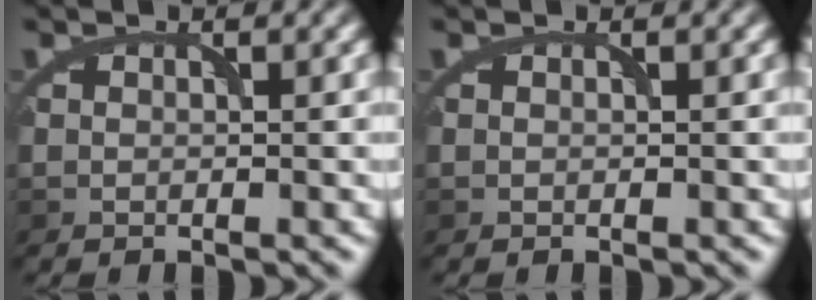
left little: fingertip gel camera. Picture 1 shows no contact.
{"total": 0.0}